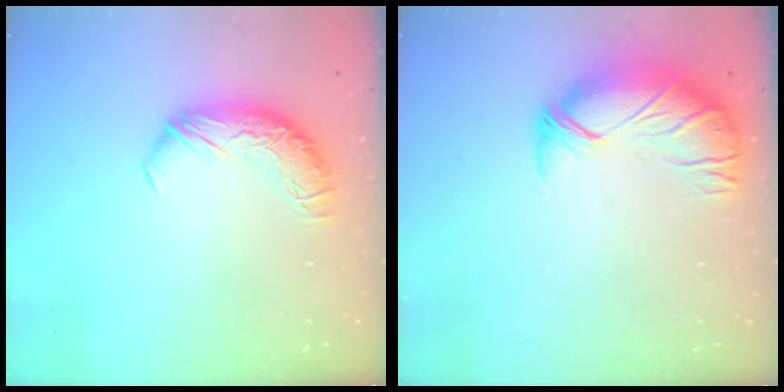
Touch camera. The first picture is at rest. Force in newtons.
{"total": 2.8, "press": 0.9, "slide": 2.6}